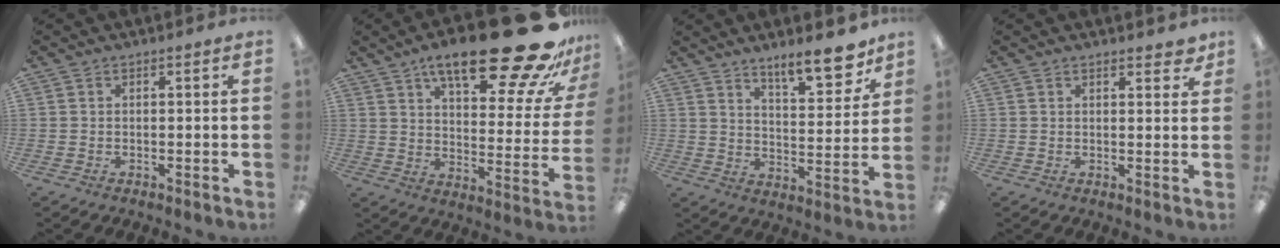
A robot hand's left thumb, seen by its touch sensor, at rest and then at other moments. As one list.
[{"total": 27.3, "force": [18.5, 7.8, 18.5], "torque": [-0.265, -0.123, 0.292]}, {"total": 11.7, "force": [9.3, 3.7, 6.0], "torque": [-0.061, -0.070, 0.157]}, {"total": 2.7, "force": [2.2, 1.0, 1.2], "torque": [-0.003, -0.012, 0.034]}]